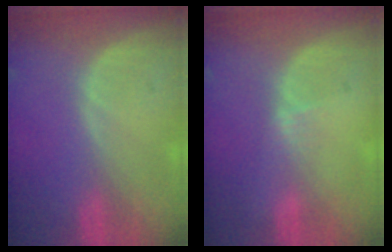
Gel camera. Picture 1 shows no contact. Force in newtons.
{"total": 1.4, "press": 1.1, "slide": 0.8}